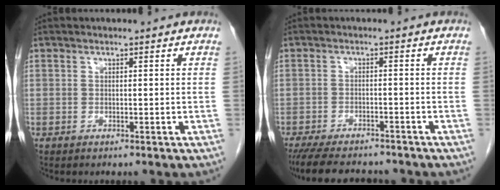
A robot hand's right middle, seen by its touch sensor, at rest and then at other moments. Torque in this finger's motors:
{"motor_torque": [0.78, -0.78, 0.18, 0.06]}